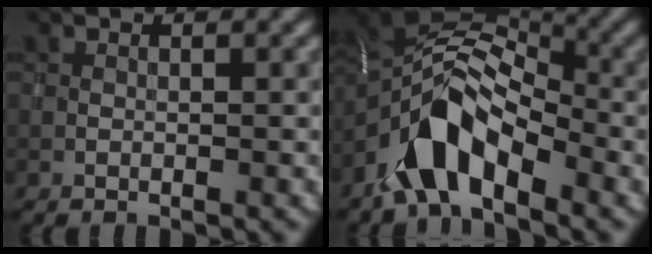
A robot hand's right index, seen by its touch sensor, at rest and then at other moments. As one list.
[{"total": 7.9, "force": [-4.2, 4.0, 5.3], "torque": [-0.087, 0.011, -0.087]}]